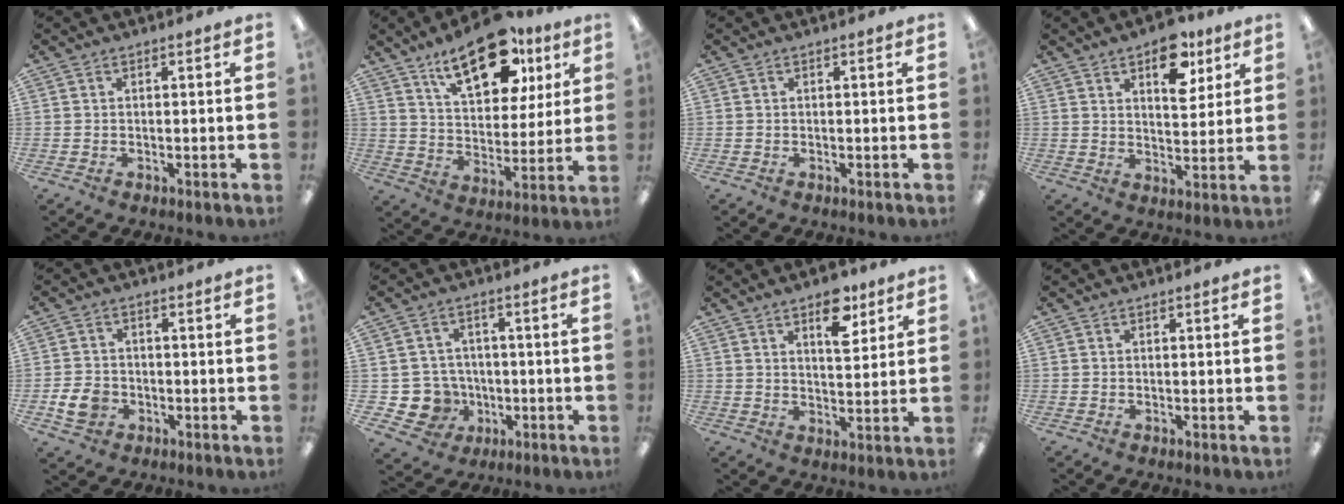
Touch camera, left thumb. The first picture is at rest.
{"total": 19.6, "force": [12.1, 9.8, 12.0], "torque": [-0.171, -0.050, 0.201]}
{"total": 0.0}
{"total": 11.4, "force": [6.8, 5.9, 6.9], "torque": [-0.079, -0.032, 0.113]}
{"total": 5.7, "force": [-2.0, 4.6, 2.8], "torque": [-0.055, 0.005, -0.036]}
{"total": 8.4, "force": [-1.7, 7.9, 2.2], "torque": [-0.087, 0.010, -0.022]}
{"total": 9.2, "force": [5.6, 4.3, 5.8], "torque": [-0.064, -0.031, 0.090]}
{"total": 0.0}